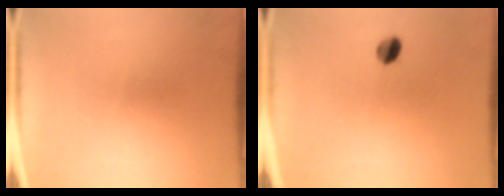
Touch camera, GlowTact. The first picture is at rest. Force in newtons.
{"total": 3.0}